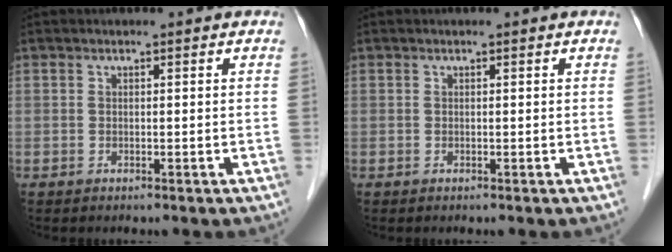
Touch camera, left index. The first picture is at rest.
{"total": 0.0}